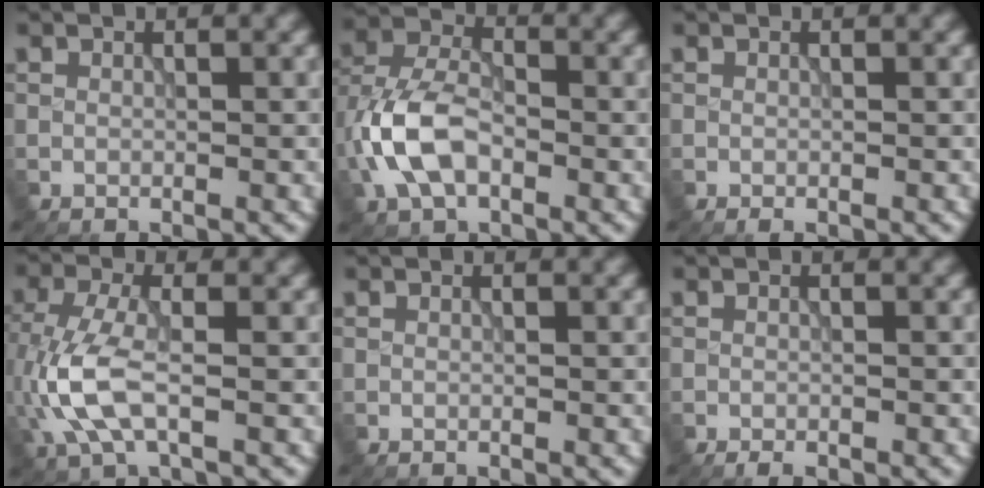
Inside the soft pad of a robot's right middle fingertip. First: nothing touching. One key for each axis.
{"total": 7.0, "fx": -2.1, "fy": 4.1, "fz": 5.2, "tx": -0.123, "ty": 0.007, "tz": -0.050}
{"total": 0.5, "fx": -0.4, "fy": 0.2, "fz": 0.3, "tx": -0.005, "ty": -0.005, "tz": -0.004}
{"total": 5.8, "fx": -1.5, "fy": 2.5, "fz": 5.0, "tx": -0.127, "ty": 0.000, "tz": -0.032}
{"total": 0.0}
{"total": 1.2, "fx": -0.9, "fy": 0.4, "fz": 0.6, "tx": -0.008, "ty": -0.003, "tz": -0.015}